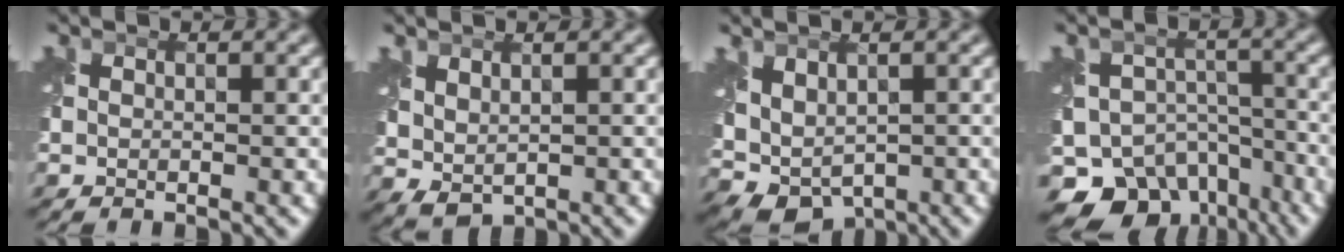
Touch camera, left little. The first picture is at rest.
{"total": 2.1, "force": [1.0, 1.2, 1.4], "torque": [-0.033, -0.002, 0.027]}
{"total": 5.0, "force": [0.8, 3.3, 3.6], "torque": [-0.074, -0.014, 0.027]}
{"total": 12.5, "force": [-9.0, 7.4, 4.5], "torque": [-0.068, -0.010, -0.125]}